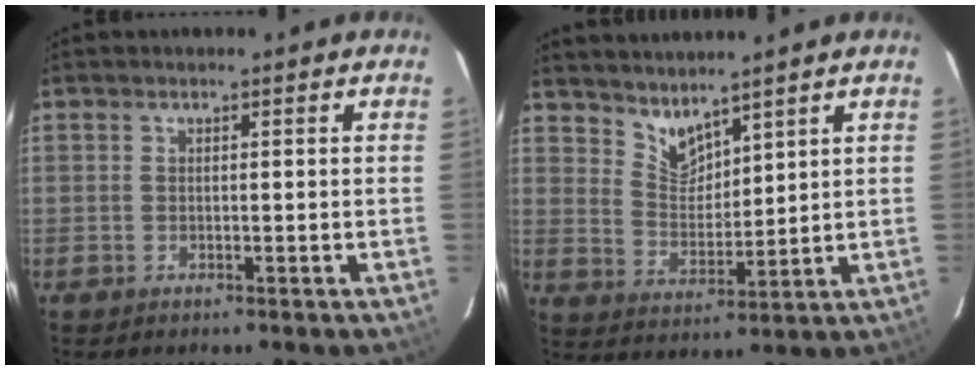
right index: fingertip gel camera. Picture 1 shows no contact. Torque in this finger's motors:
{"motor_torque": [-0.03, 0.43, 0.00, 0.00]}